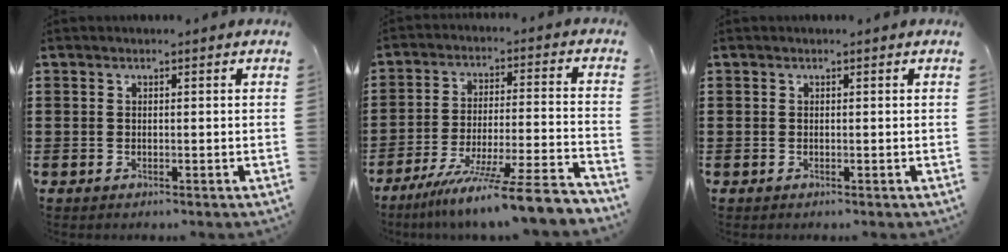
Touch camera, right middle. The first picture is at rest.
{"total": 10.6, "force": [-9.0, -0.9, 5.6], "torque": [-0.085, 0.003, -0.172]}
{"total": 0.0}